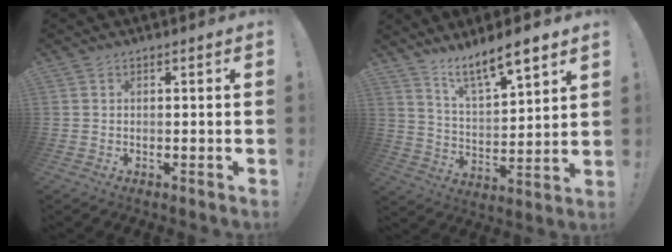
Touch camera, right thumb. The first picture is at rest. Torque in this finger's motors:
{"motor_torque": [0.49, 0.49, 0.31, 0.26, 0.26]}